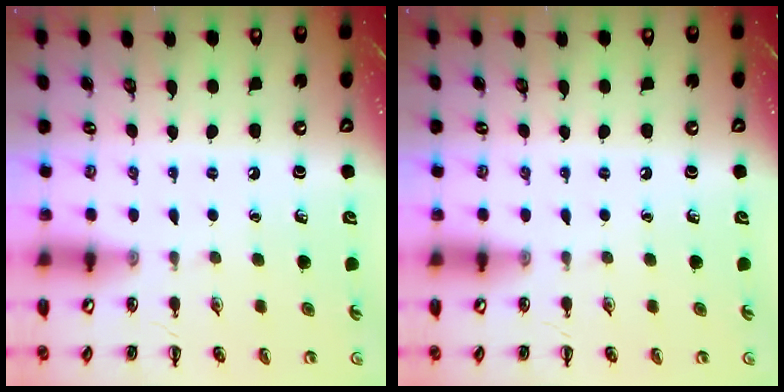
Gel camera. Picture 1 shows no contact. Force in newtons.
{"total": 0.0}